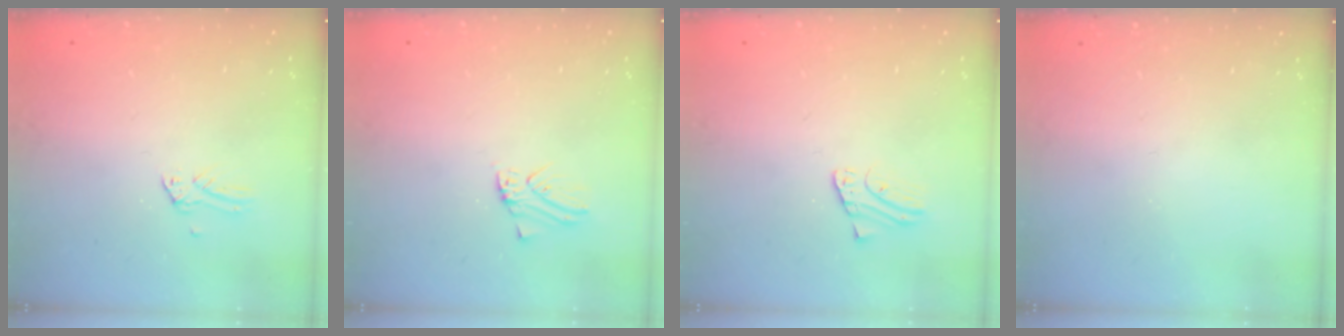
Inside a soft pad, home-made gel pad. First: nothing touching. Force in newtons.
{"total": 0.0}
{"total": 1.6, "press": 1.6, "slide": 0.1}
{"total": 0.0}